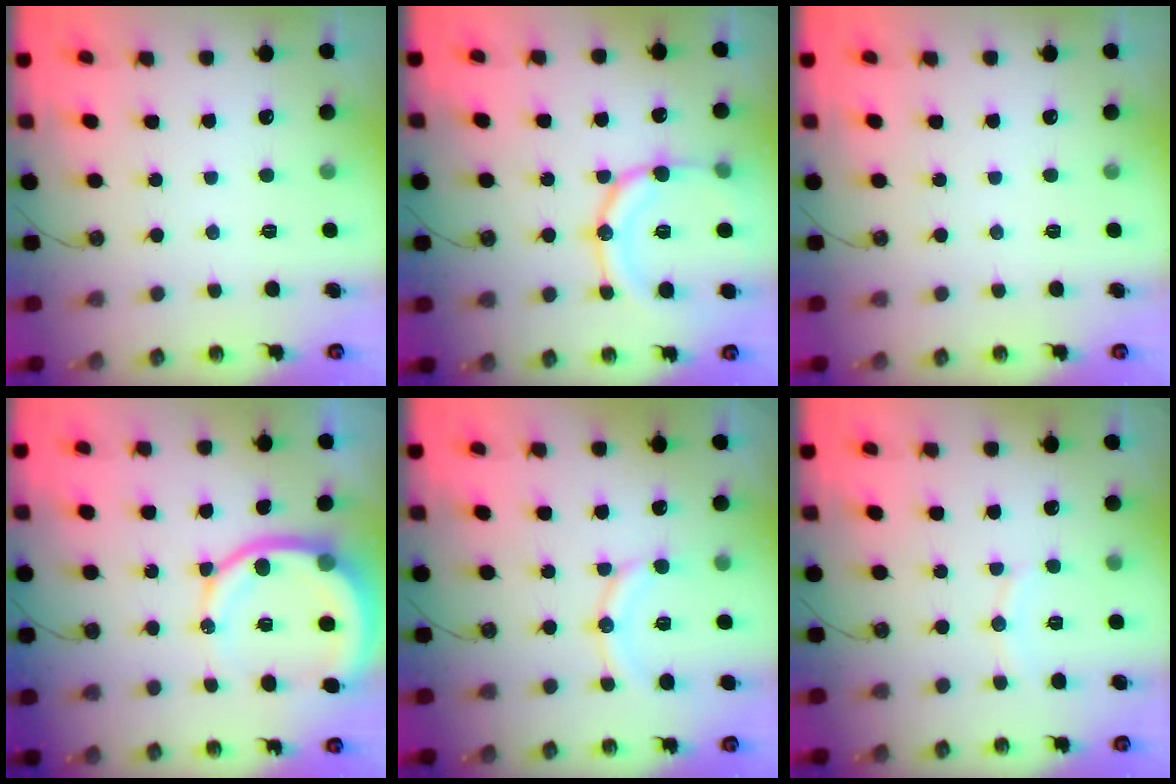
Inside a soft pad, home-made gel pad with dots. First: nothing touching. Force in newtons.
{"total": 16.3, "press": 16.0, "slide": 3.2}
{"total": 0.0}
{"total": 12.9, "press": 12.8, "slide": 1.6}
{"total": 11.0, "press": 10.6, "slide": 3.0}
{"total": 5.5, "press": 5.4, "slide": 0.5}